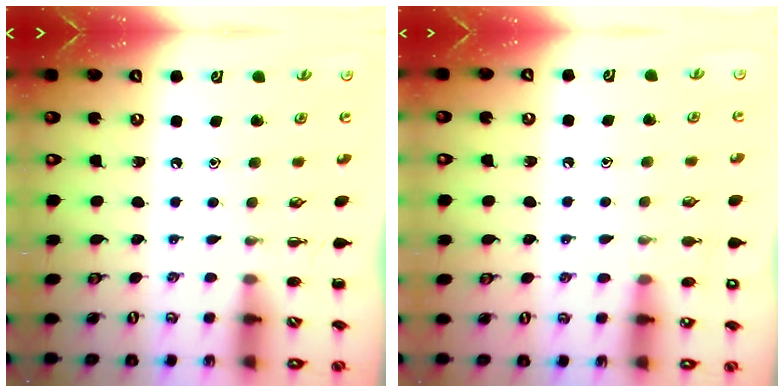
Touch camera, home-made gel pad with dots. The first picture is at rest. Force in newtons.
{"total": 8.5, "press": 8.1, "slide": 2.5}